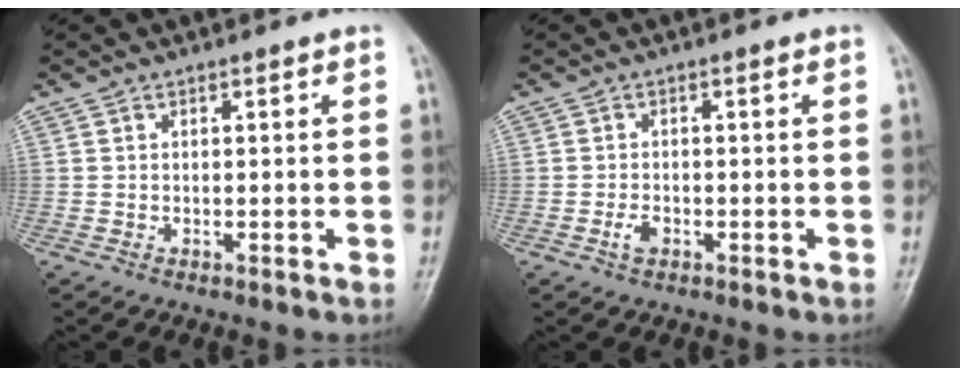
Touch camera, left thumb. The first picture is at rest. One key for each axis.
{"total": 2.0, "fx": -0.9, "fy": 1.2, "fz": 1.3, "tx": -0.026, "ty": 0.004, "tz": -0.018}